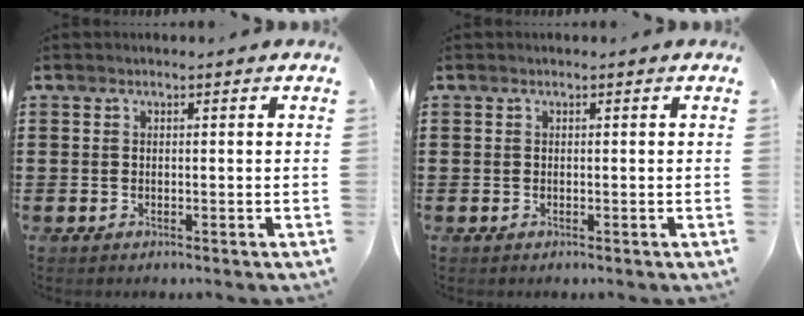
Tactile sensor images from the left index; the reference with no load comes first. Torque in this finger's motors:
{"motor_torque": [0.00, 0.00, 0.00, 0.00]}